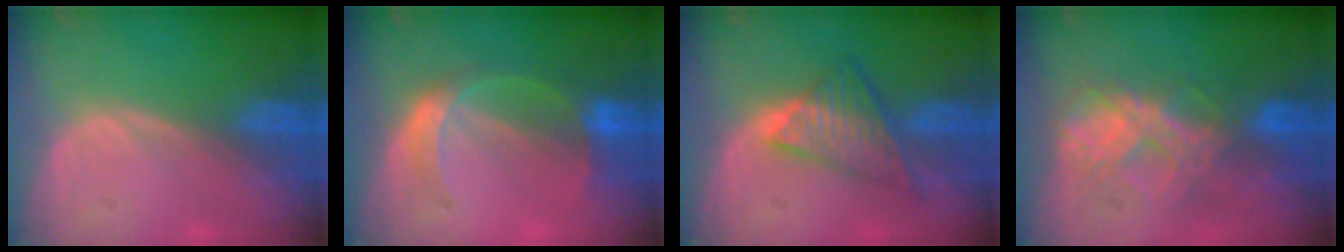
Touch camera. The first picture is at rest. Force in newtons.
{"total": 5.9, "press": 5.4, "slide": 2.4}
{"total": 6.8, "press": 6.5, "slide": 2.2}
{"total": 8.0, "press": 7.4, "slide": 2.9}